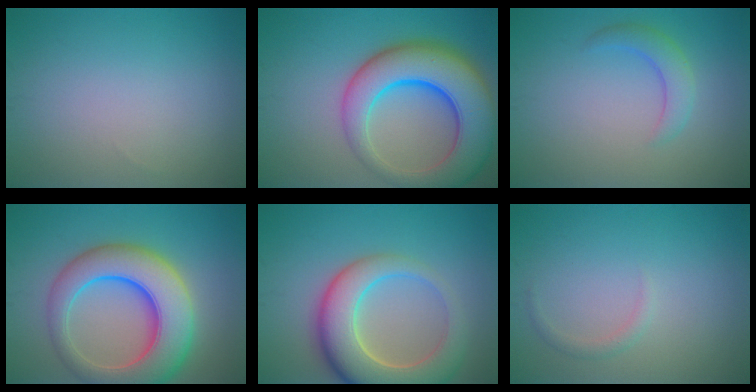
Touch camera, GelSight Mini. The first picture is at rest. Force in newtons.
{"total": 10.9, "press": 10.9, "slide": 0.7}
{"total": 2.5, "press": 2.5, "slide": 0.2}
{"total": 10.2, "press": 10.2, "slide": 0.2}
{"total": 8.8, "press": 8.8, "slide": 1.0}
{"total": 0.9, "press": 0.9, "slide": 0.0}